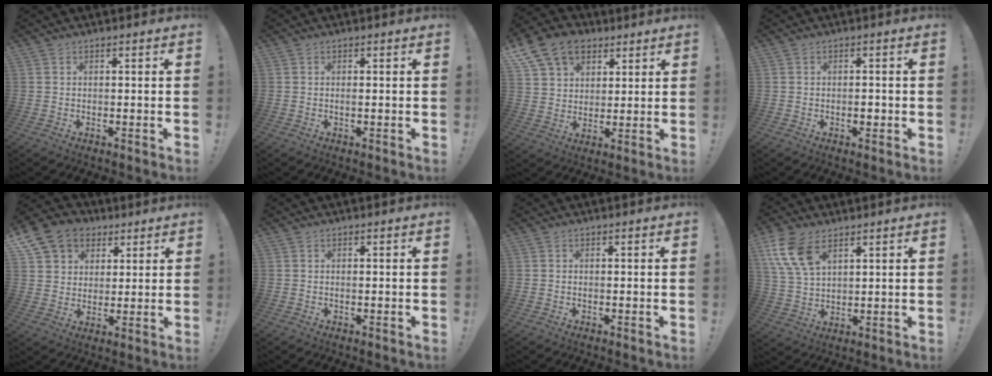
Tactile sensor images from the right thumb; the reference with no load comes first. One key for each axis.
{"total": 0.8, "fx": -0.3, "fy": -0.1, "fz": 0.7, "tx": -0.012, "ty": -0.002, "tz": -0.006}
{"total": 14.0, "fx": 7.3, "fy": 10.4, "fz": 5.8, "tx": -0.096, "ty": -0.033, "tz": 0.145}
{"total": 2.0, "fx": -0.9, "fy": 1.0, "fz": 1.4, "tx": -0.012, "ty": -0.001, "tz": -0.018}
{"total": 12.1, "fx": 6.0, "fy": 9.7, "fz": 4.0, "tx": -0.063, "ty": -0.033, "tz": 0.123}
{"total": 0.0}
{"total": 0.0}
{"total": 11.2, "fx": 6.1, "fy": 6.1, "fz": 7.1, "tx": -0.144, "ty": -0.018, "tz": 0.118}